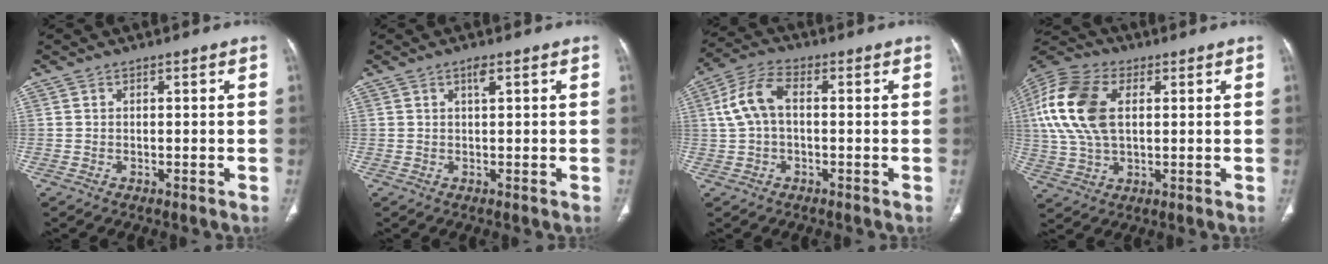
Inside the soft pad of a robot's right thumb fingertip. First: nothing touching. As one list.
[{"total": 1.7, "force": [0.8, 0.3, 1.5], "torque": [-0.024, -0.001, 0.012]}, {"total": 7.7, "force": [0.5, 4.2, 6.3], "torque": [-0.139, 0.025, 0.006]}, {"total": 16.8, "force": [3.2, 10.1, 13.0], "torque": [-0.280, 0.010, 0.056]}]